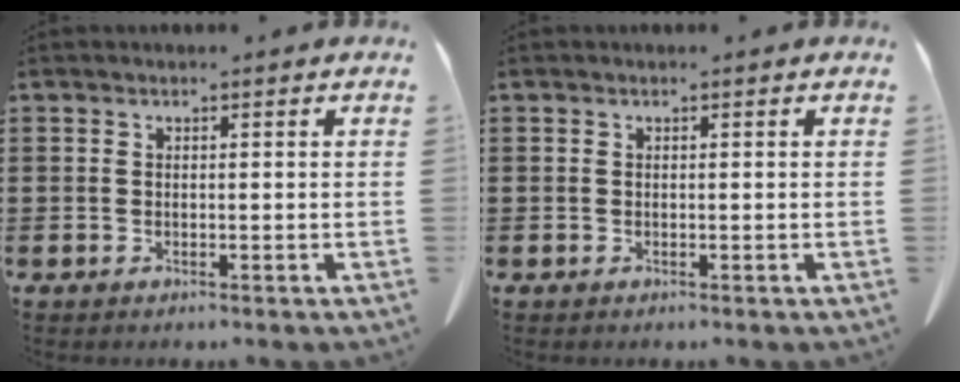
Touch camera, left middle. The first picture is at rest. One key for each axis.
{"total": 0.0}